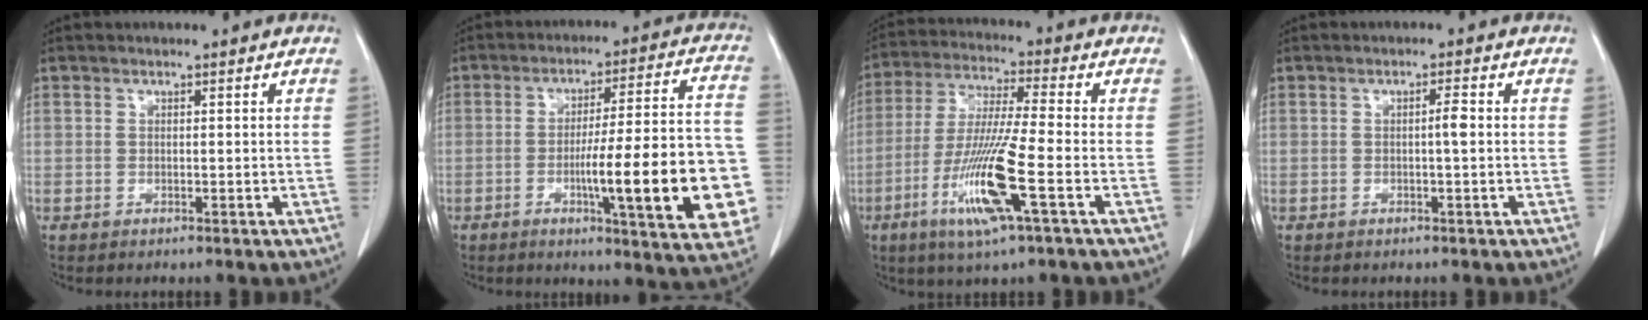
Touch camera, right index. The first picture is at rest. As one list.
[{"total": 20.7, "force": [-5.0, 2.4, 19.9], "torque": [-0.200, 0.018, -0.059]}, {"total": 13.1, "force": [-4.8, -0.1, 12.2], "torque": [-0.250, -0.022, -0.094]}, {"total": 1.6, "force": [0.0, 0.0, 1.6], "torque": [-0.027, 0.002, -0.001]}]